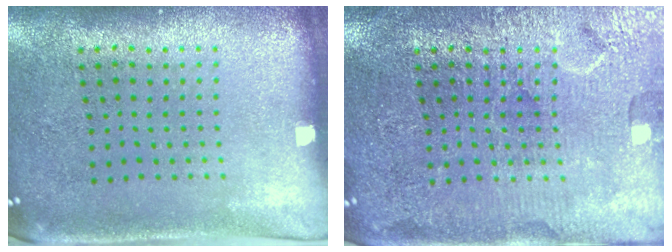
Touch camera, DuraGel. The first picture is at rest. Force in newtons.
{"total": 5.8, "press": 5.7, "slide": 0.8}